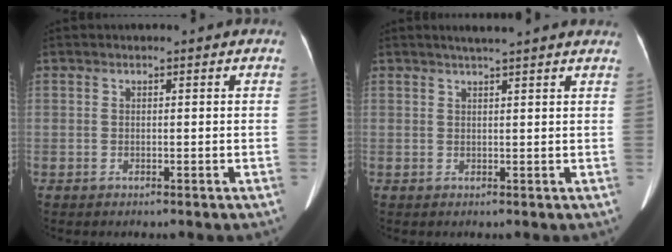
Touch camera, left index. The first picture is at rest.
{"total": 7.8, "force": [6.8, 0.1, 3.9], "torque": [-0.055, 0.026, 0.074]}